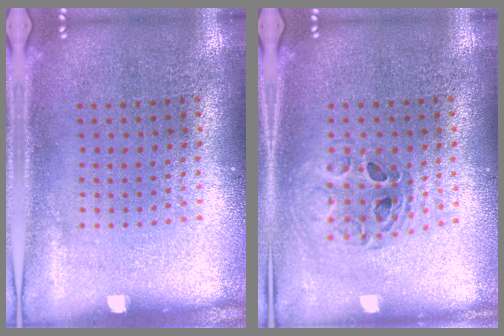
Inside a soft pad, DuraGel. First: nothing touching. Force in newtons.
{"total": 0.7, "press": 0.7, "slide": 0.1}